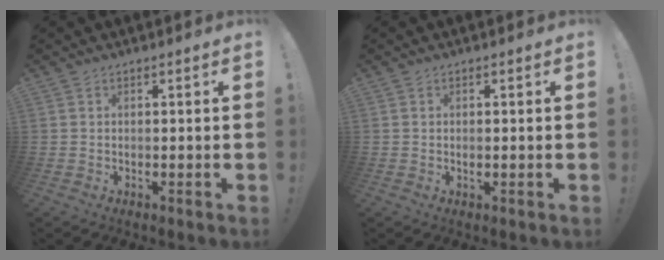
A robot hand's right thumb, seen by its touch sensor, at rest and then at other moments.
{"total": 0.8, "force": [-0.1, 0.2, 0.8], "torque": [-0.014, -0.001, -0.002]}